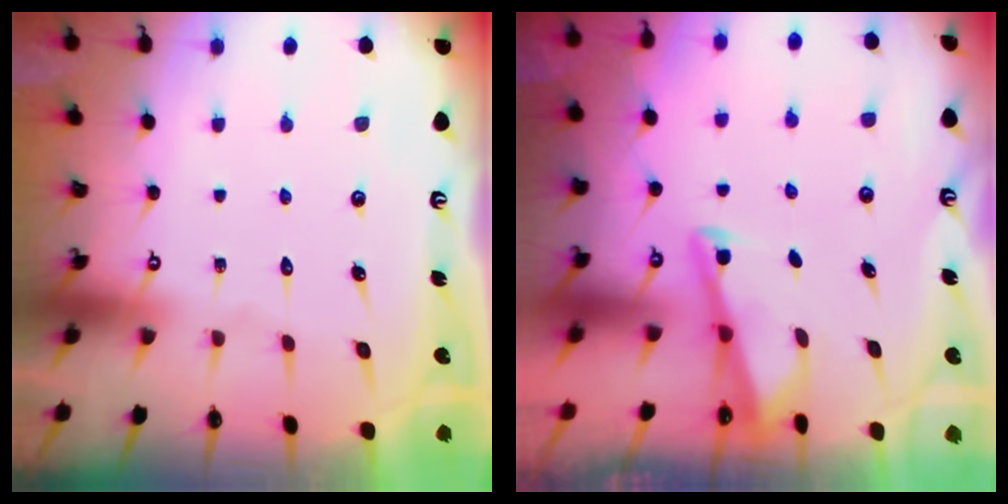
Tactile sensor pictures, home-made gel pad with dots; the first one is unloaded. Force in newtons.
{"total": 2.9, "press": 2.9, "slide": 0.4}